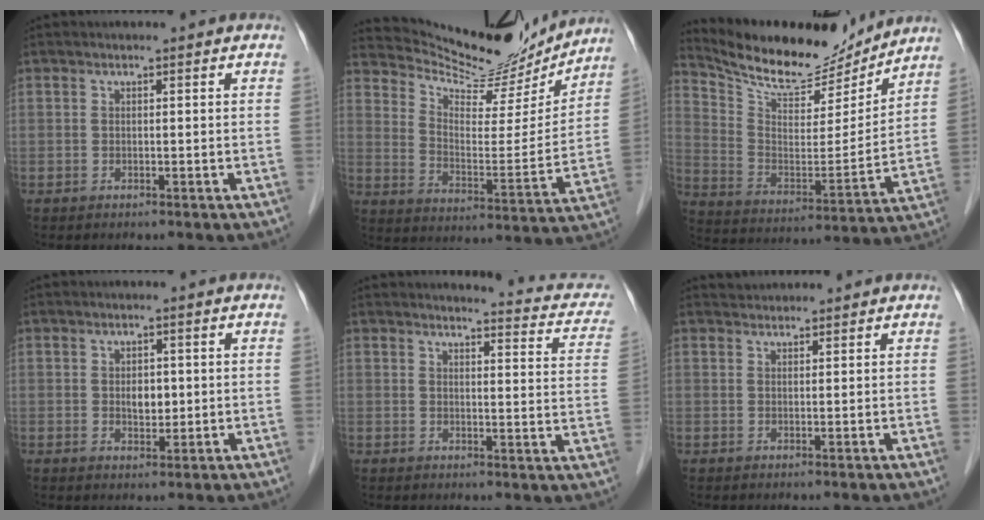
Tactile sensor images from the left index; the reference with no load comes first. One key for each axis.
{"total": 18.6, "fx": 17.8, "fy": 3.4, "fz": 4.4, "tx": -0.079, "ty": -0.034, "tz": 0.260}
{"total": 17.0, "fx": 15.8, "fy": 4.0, "fz": 4.8, "tx": -0.099, "ty": -0.016, "tz": 0.262}
{"total": 2.7, "fx": 0.2, "fy": 1.7, "fz": 2.1, "tx": -0.034, "ty": 0.000, "tz": 0.007}
{"total": 10.9, "fx": 10.1, "fy": 2.1, "fz": 3.5, "tx": -0.020, "ty": -0.036, "tz": 0.085}
{"total": 2.0, "fx": 1.9, "fy": 0.5, "fz": -0.2, "tx": -0.003, "ty": 0.020, "tz": 0.034}